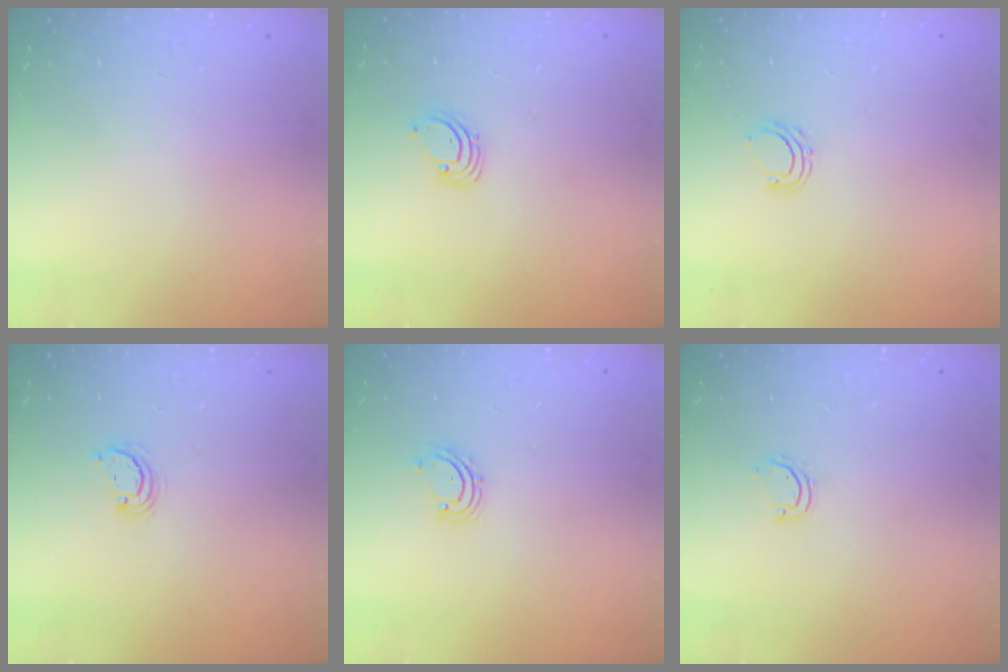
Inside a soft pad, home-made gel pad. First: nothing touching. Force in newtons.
{"total": 1.6, "press": 1.6, "slide": 0.1}
{"total": 5.3, "press": 5.2, "slide": 1.1}
{"total": 3.0, "press": 3.0, "slide": 0.2}
{"total": 2.9, "press": 2.9, "slide": 0.4}
{"total": 3.0, "press": 3.0, "slide": 0.2}